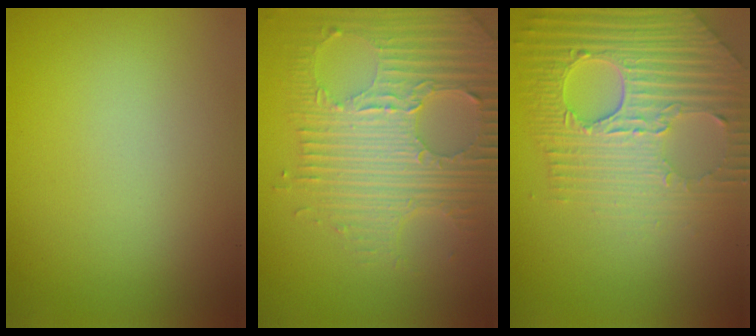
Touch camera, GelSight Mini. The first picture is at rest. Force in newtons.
{"total": 7.6, "press": 5.2, "slide": 5.6}
{"total": 8.3, "press": 5.8, "slide": 6.0}